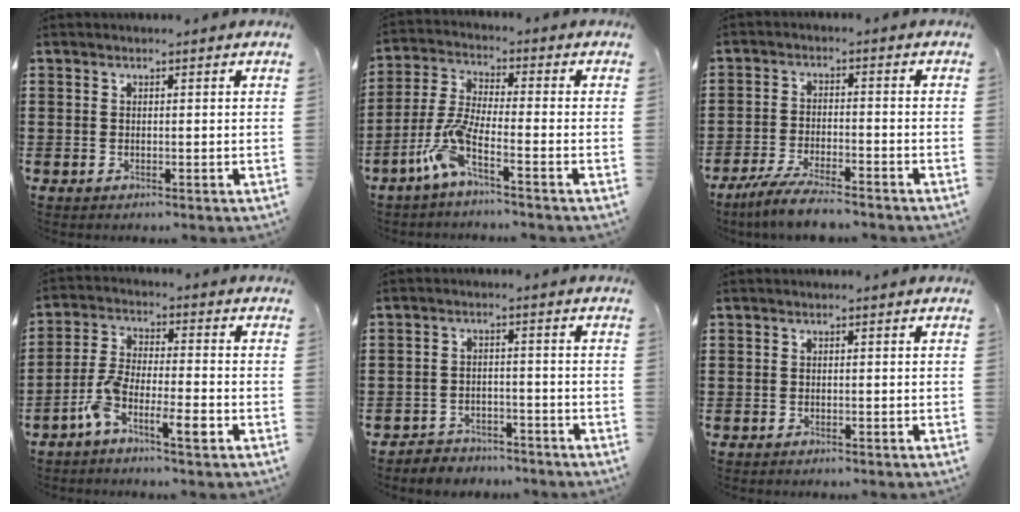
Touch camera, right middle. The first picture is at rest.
{"total": 7.0, "force": [-4.1, 1.3, 5.6], "torque": [-0.142, -0.014, -0.085]}
{"total": 5.5, "force": [-4.8, 0.3, 2.6], "torque": [-0.061, -0.011, -0.094]}
{"total": 6.9, "force": [-4.3, 1.3, 5.3], "torque": [-0.114, -0.004, -0.084]}
{"total": 3.2, "force": [-3.2, 0.7, -0.3], "torque": [-0.003, 0.002, -0.070]}
{"total": 0.5, "force": [-0.4, 0.3, -0.1], "torque": [0.001, 0.004, -0.011]}